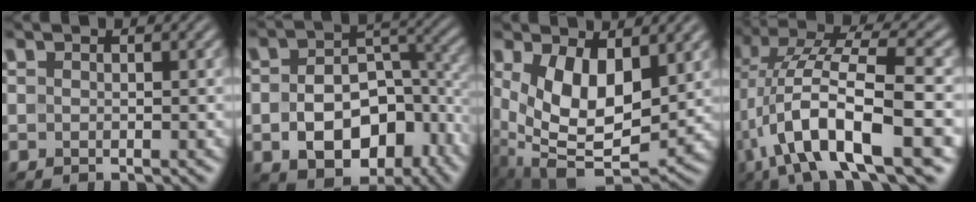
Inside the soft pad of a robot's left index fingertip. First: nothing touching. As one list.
[{"total": 10.6, "force": [-4.2, 6.6, 7.2], "torque": [-0.120, -0.016, -0.056]}, {"total": 8.4, "force": [1.7, 4.5, 6.8], "torque": [-0.139, -0.017, 0.034]}, {"total": 11.0, "force": [-2.5, 3.5, 10.1], "torque": [-0.184, 0.019, -0.051]}]